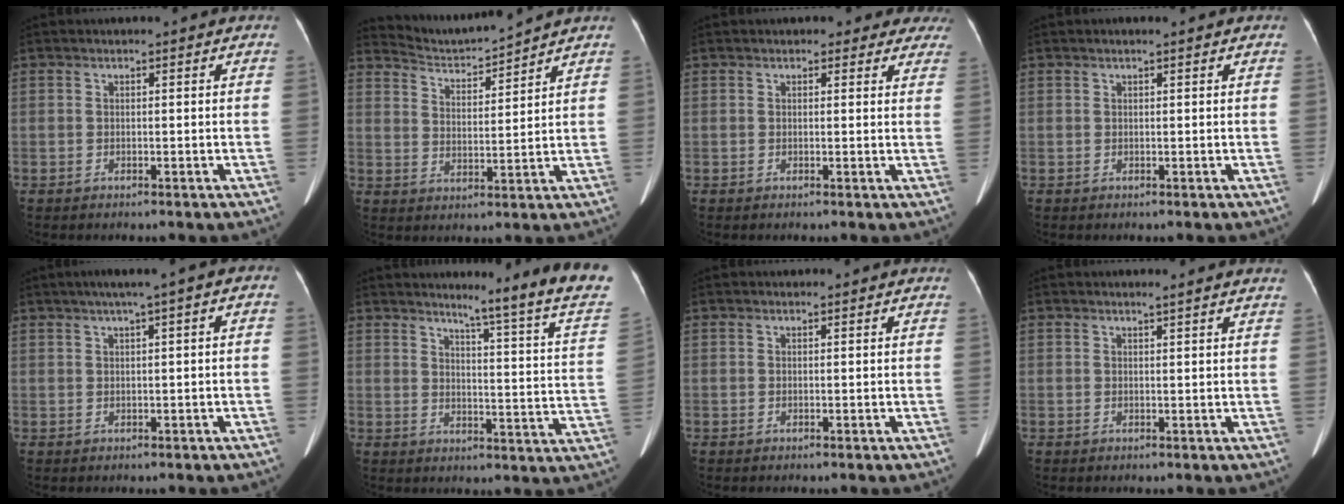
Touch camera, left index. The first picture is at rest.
{"total": 6.4, "force": [6.4, -1.0, -0.1], "torque": [-0.017, 0.001, 0.124]}
{"total": 5.8, "force": [5.2, 2.5, 0.9], "torque": [0.023, -0.005, 0.034]}
{"total": 0.9, "force": [0.6, 0.1, 0.6], "torque": [-0.013, 0.010, 0.010]}
{"total": 4.7, "force": [1.7, 0.4, 4.4], "torque": [-0.064, 0.026, 0.022]}
{"total": 16.2, "force": [13.8, -2.1, 8.3], "torque": [-0.111, -0.087, 0.160]}
{"total": 0.0}
{"total": 1.7, "force": [1.6, -0.4, 0.6], "torque": [-0.021, 0.003, 0.023]}